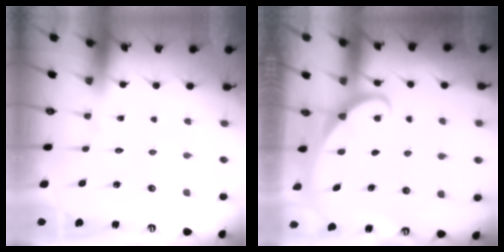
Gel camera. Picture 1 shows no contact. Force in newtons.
{"total": 1.9, "press": 1.9, "slide": 0.1}